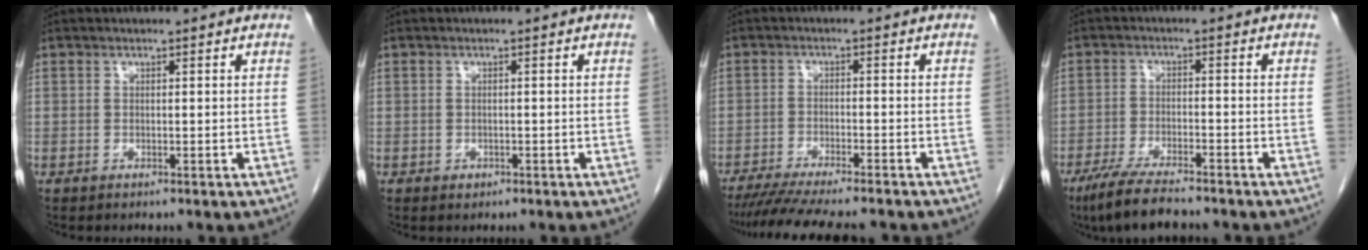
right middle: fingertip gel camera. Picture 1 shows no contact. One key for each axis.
{"total": 0.8, "fx": -0.4, "fy": 0.6, "fz": 0.2, "tx": -0.007, "ty": 0.001, "tz": -0.004}
{"total": 12.8, "fx": -11.2, "fy": 1.0, "fz": 6.1, "tx": -0.088, "ty": -0.022, "tz": -0.166}
{"total": 8.6, "fx": -7.0, "fy": 1.1, "fz": 4.9, "tx": -0.090, "ty": -0.023, "tz": -0.119}